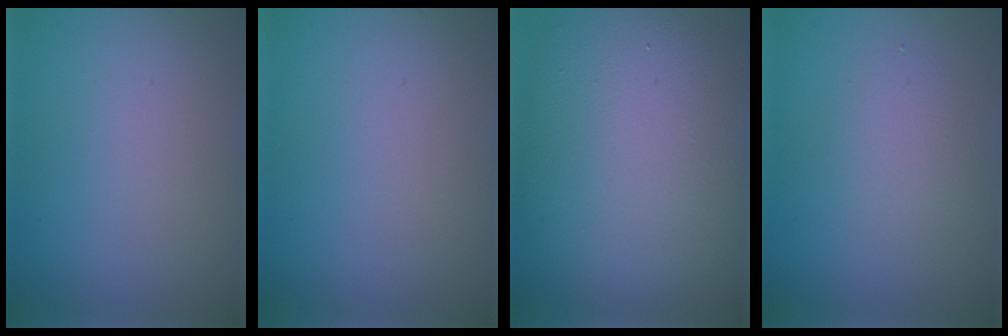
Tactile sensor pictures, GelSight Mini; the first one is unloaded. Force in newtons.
{"total": 0.0}
{"total": 12.9, "press": 12.8, "slide": 1.4}
{"total": 1.8, "press": 1.8, "slide": 0.0}